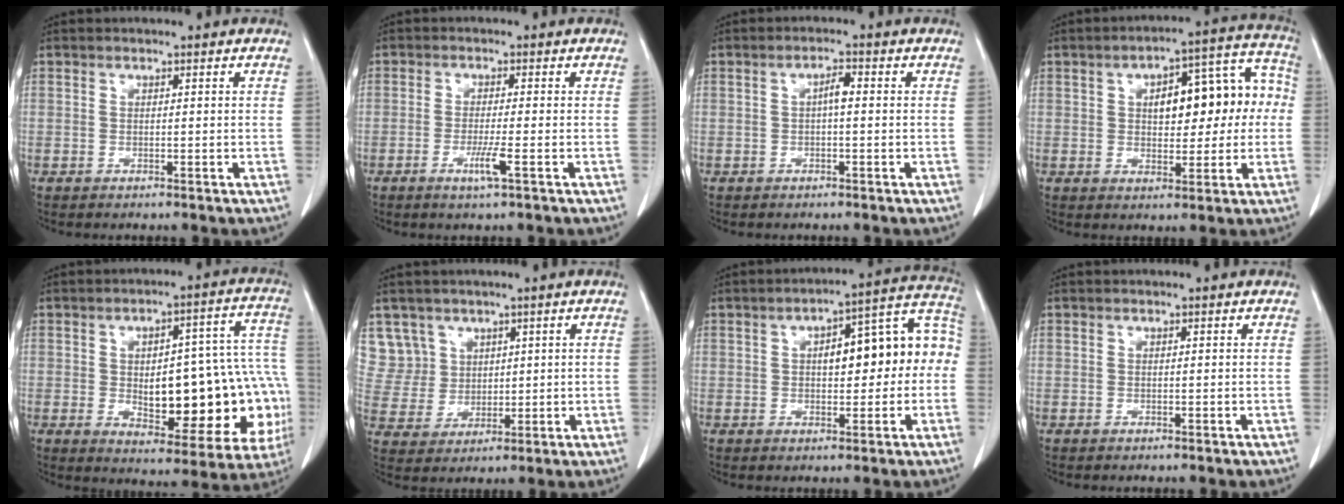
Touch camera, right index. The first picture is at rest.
{"total": 3.3, "force": [-1.3, -0.3, 3.0], "torque": [-0.057, -0.007, -0.025]}
{"total": 2.1, "force": [0.0, 0.5, 2.0], "torque": [-0.035, 0.005, -0.001]}
{"total": 13.5, "force": [1.4, 5.9, 12.1], "torque": [-0.153, 0.052, 0.028]}
{"total": 22.2, "force": [-3.2, 8.4, 20.2], "torque": [-0.186, 0.043, -0.009]}
{"total": 7.7, "force": [4.4, 6.3, -0.2], "torque": [0.006, 0.015, 0.102]}
{"total": 13.7, "force": [0.8, 4.8, 12.9], "torque": [-0.166, 0.054, 0.016]}
{"total": 0.0}